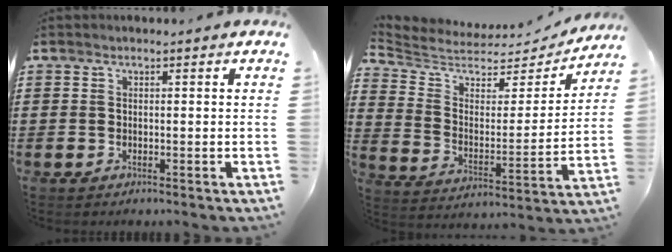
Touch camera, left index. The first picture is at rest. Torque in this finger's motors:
{"motor_torque": [2.14, 0.00, -0.14, -0.04]}